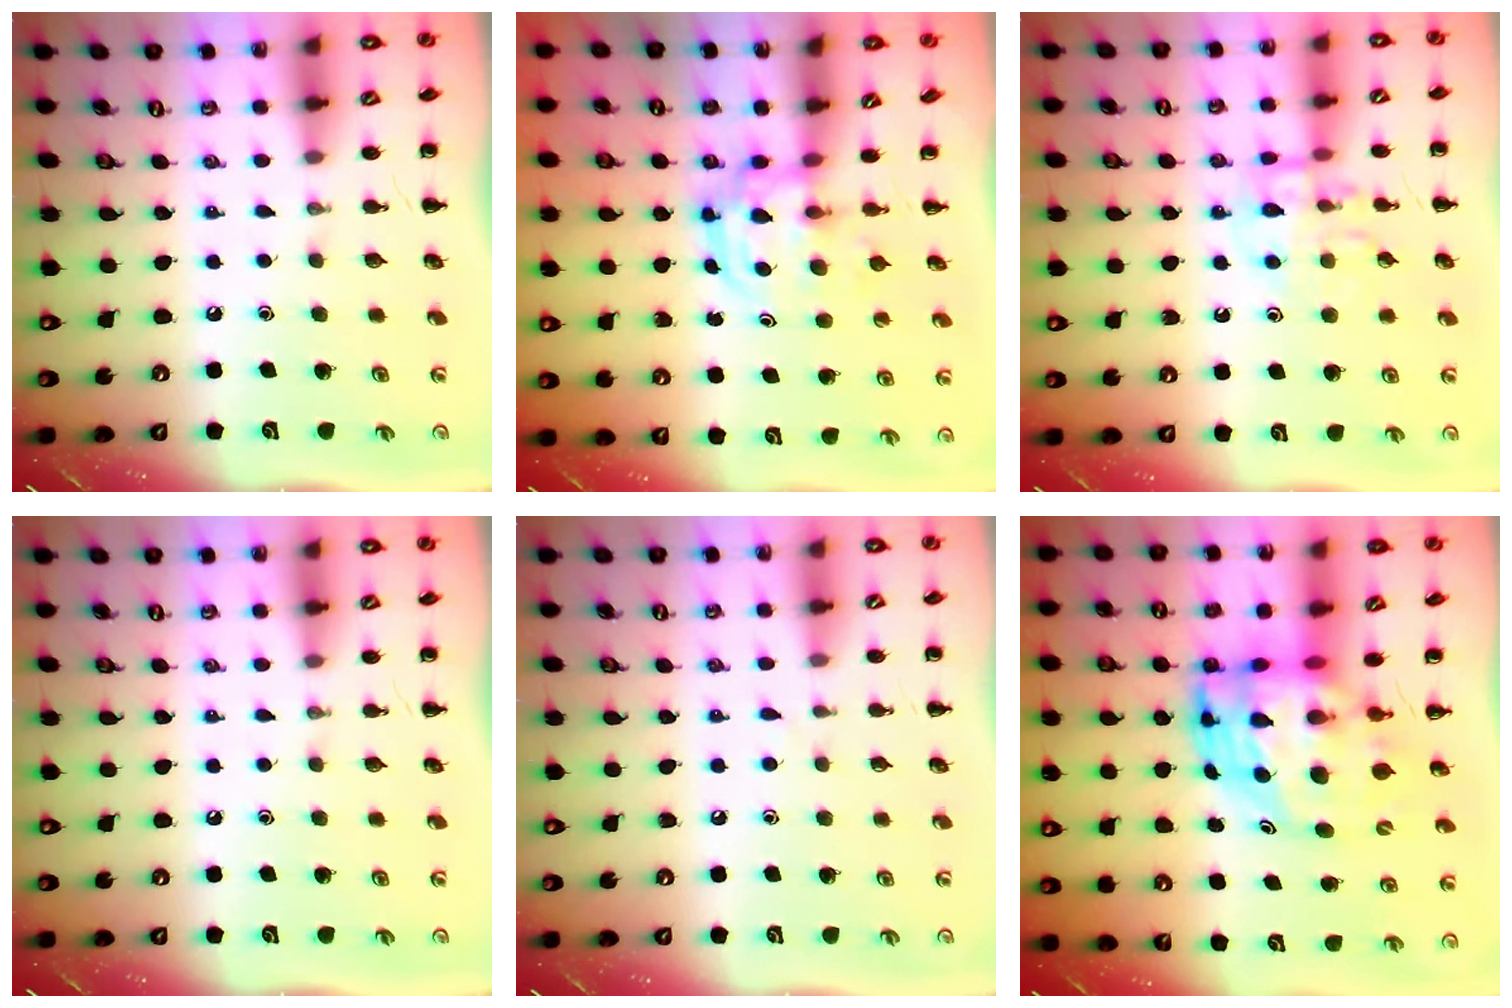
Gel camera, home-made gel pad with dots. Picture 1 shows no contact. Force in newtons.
{"total": 3.1, "press": 3.1, "slide": 0.3}
{"total": 11.1, "press": 11.1, "slide": 0.7}
{"total": 0.0}
{"total": 2.8, "press": 2.6, "slide": 1.0}
{"total": 9.1, "press": 8.9, "slide": 2.1}